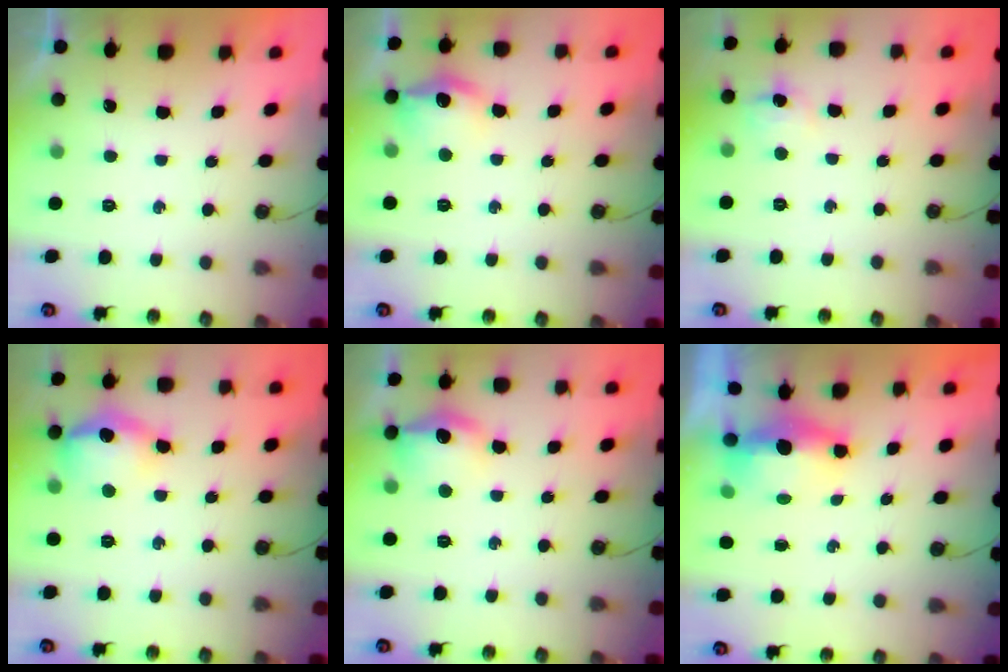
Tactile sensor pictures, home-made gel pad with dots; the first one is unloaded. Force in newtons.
{"total": 12.1, "press": 12.0, "slide": 0.9}
{"total": 5.5, "press": 5.5, "slide": 0.3}
{"total": 15.0, "press": 14.9, "slide": 1.2}
{"total": 12.8, "press": 12.8, "slide": 0.9}
{"total": 5.7, "press": 5.7, "slide": 0.8}